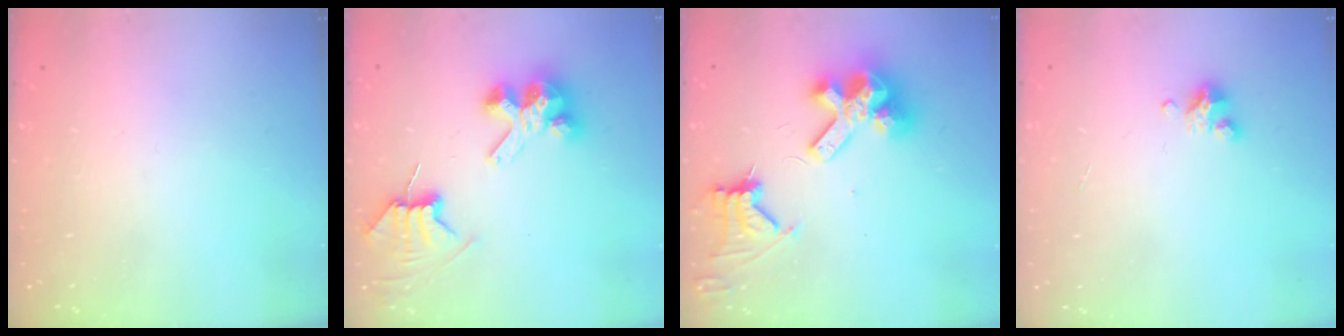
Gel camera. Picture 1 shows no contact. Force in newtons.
{"total": 7.7, "press": 7.6, "slide": 0.6}
{"total": 13.3, "press": 13.2, "slide": 1.8}
{"total": 4.2, "press": 4.2, "slide": 0.3}